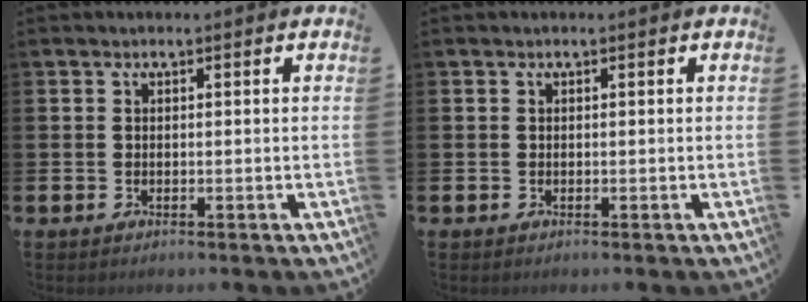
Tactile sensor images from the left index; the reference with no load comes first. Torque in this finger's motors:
{"motor_torque": [0.00, 0.00, 0.01, 0.01]}